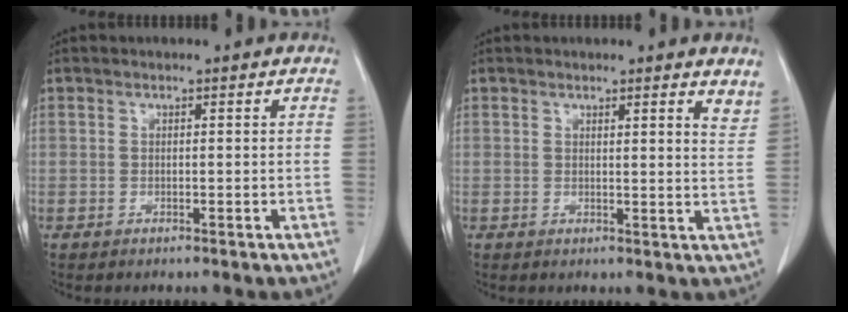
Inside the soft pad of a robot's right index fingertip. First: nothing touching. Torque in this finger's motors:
{"motor_torque": [-0.15, 0.09, -0.09, -0.01]}